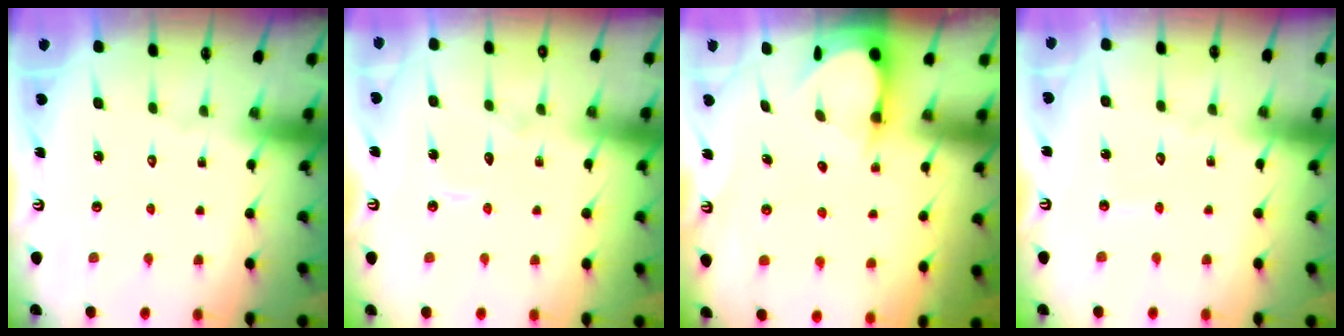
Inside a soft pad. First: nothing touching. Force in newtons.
{"total": 5.1, "press": 5.1, "slide": 0.5}
{"total": 3.4, "press": 3.4, "slide": 0.3}
{"total": 2.5, "press": 2.5, "slide": 0.2}